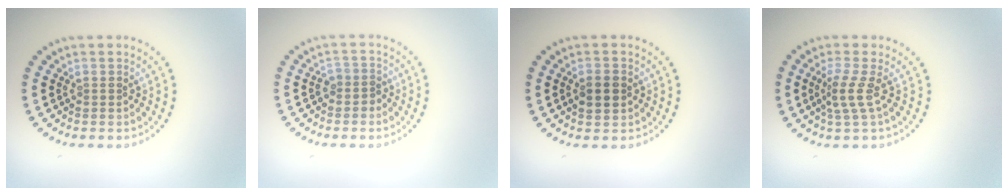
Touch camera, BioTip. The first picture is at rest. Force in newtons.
{"total": 1.4, "press": 1.2, "slide": 0.8}
{"total": 2.4, "press": 2.4, "slide": 0.2}
{"total": 2.3, "press": 1.5, "slide": 1.7}